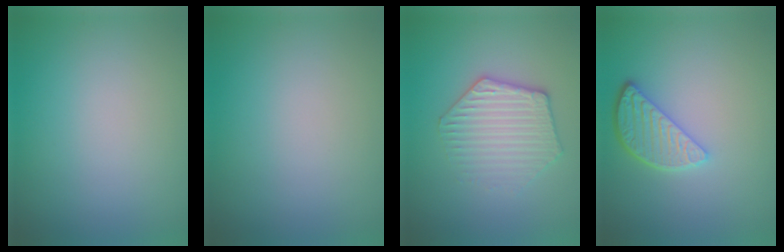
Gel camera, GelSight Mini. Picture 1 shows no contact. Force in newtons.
{"total": 0.0}
{"total": 3.4, "press": 3.3, "slide": 0.5}
{"total": 3.4, "press": 2.9, "slide": 1.8}